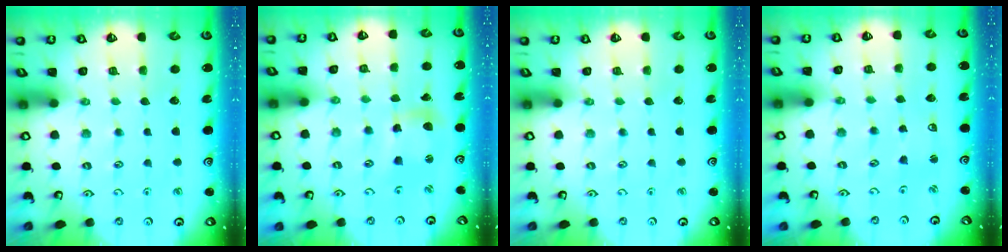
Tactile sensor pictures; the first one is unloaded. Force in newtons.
{"total": 7.5, "press": 7.4, "slide": 1.0}
{"total": 0.0}
{"total": 2.4, "press": 2.4, "slide": 0.3}